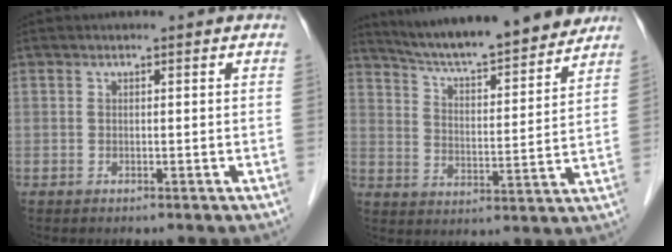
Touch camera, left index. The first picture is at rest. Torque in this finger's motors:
{"motor_torque": [0.00, -0.40, 0.30, 0.06]}